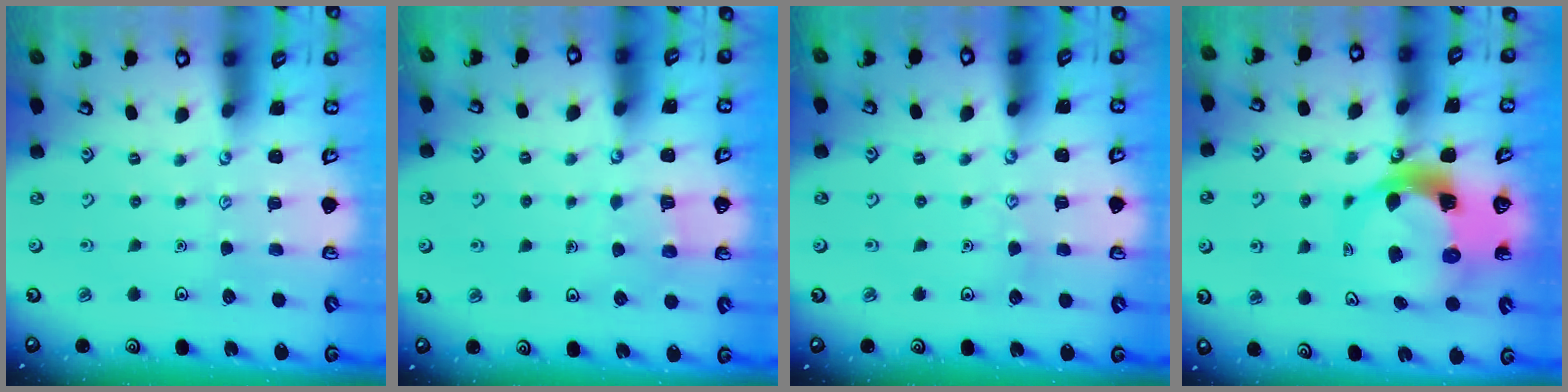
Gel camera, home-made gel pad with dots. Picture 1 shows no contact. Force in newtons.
{"total": 3.5, "press": 3.4, "slide": 0.3}
{"total": 3.5, "press": 3.5, "slide": 0.4}
{"total": 10.5, "press": 10.4, "slide": 1.3}